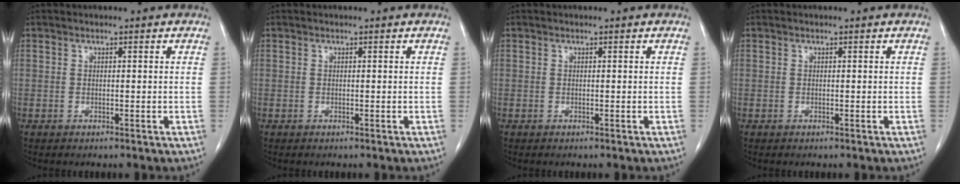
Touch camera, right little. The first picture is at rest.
{"total": 0.0}
{"total": 0.0}
{"total": 0.0}